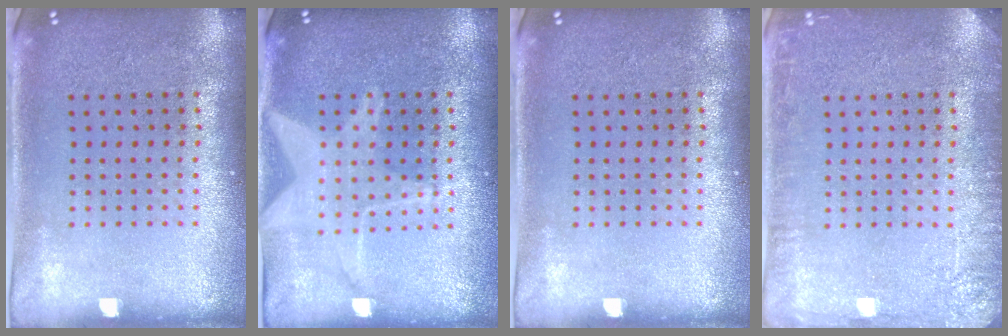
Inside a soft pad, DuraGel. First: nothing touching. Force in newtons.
{"total": 1.6, "press": 1.6, "slide": 0.2}
{"total": 0.0}
{"total": 2.9, "press": 2.9, "slide": 0.4}